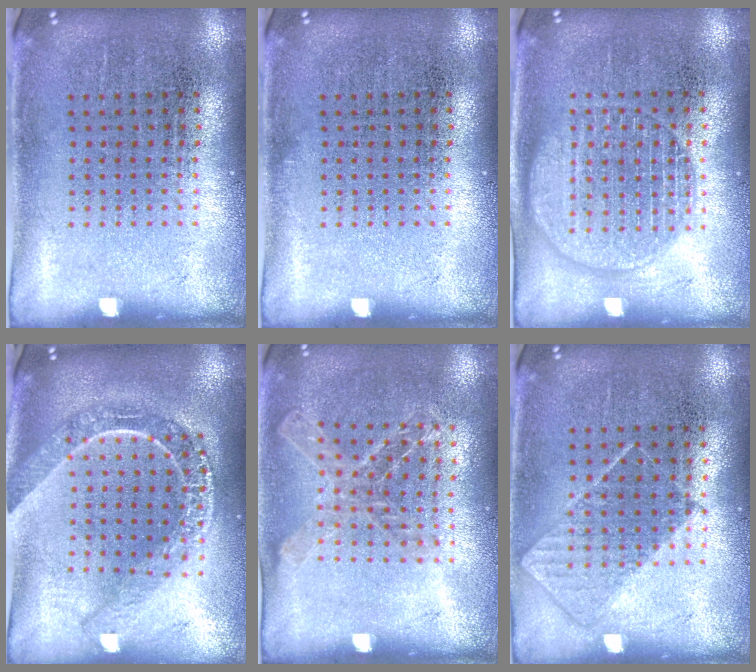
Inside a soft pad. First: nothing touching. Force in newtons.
{"total": 0.0}
{"total": 1.7, "press": 1.7, "slide": 0.1}
{"total": 2.2, "press": 1.9, "slide": 1.1}
{"total": 1.1, "press": 1.1, "slide": 0.1}
{"total": 0.8, "press": 0.6, "slide": 0.4}